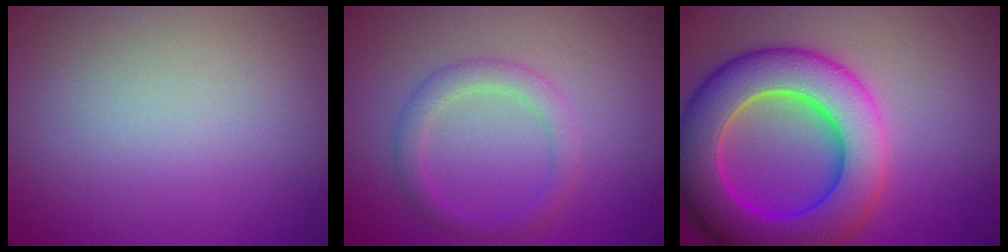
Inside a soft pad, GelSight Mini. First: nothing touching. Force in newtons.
{"total": 2.4, "press": 2.4, "slide": 0.1}
{"total": 10.8, "press": 10.8, "slide": 0.2}